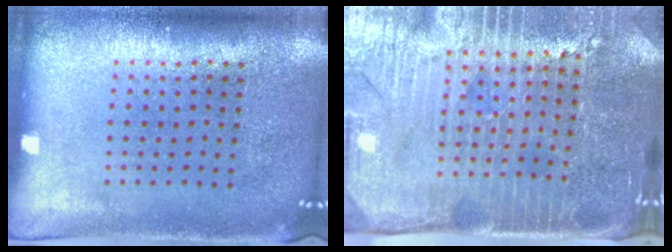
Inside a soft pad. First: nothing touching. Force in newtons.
{"total": 4.3, "press": 3.8, "slide": 2.0}